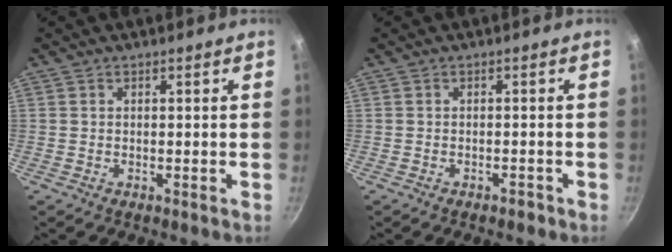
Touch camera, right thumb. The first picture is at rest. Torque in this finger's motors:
{"motor_torque": [-0.39, 0.11, -0.61, 0.09, 0.10]}